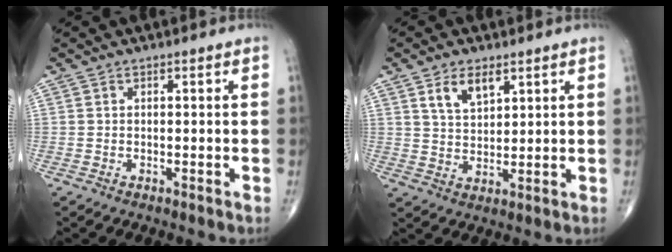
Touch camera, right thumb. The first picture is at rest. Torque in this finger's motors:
{"motor_torque": [0.00, 0.11, 0.14, -0.08, 0.08]}